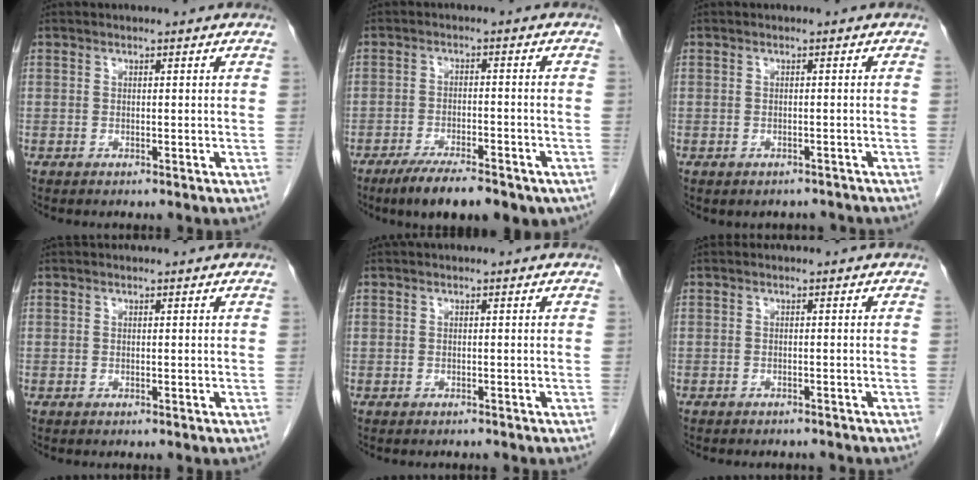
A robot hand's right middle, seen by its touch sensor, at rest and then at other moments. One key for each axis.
{"total": 11.9, "fx": -8.6, "fy": 3.6, "fz": 7.3, "tx": -0.095, "ty": -0.005, "tz": -0.125}
{"total": 2.5, "fx": -2.1, "fy": 1.3, "fz": 0.2, "tx": -0.003, "ty": 0.004, "tz": -0.027}
{"total": 0.0}
{"total": 0.9, "fx": -0.9, "fy": 0.2, "fz": -0.1, "tx": -0.004, "ty": -0.002, "tz": -0.014}
{"total": 4.8, "fx": -4.4, "fy": 1.4, "fz": 1.2, "tx": -0.013, "ty": -0.001, "tz": -0.052}